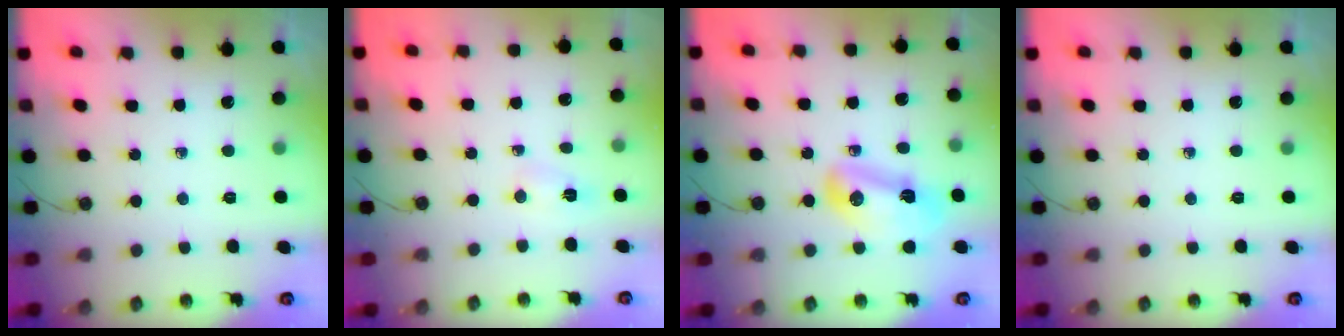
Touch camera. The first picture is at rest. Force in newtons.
{"total": 2.4, "press": 2.4, "slide": 0.3}
{"total": 9.0, "press": 9.0, "slide": 1.2}
{"total": 0.0}